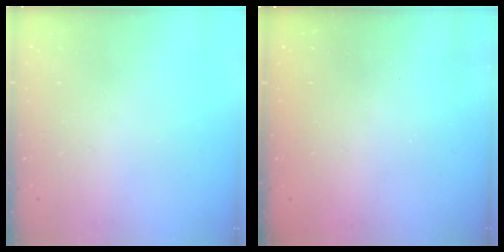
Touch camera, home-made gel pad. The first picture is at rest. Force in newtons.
{"total": 2.3, "press": 2.2, "slide": 0.8}